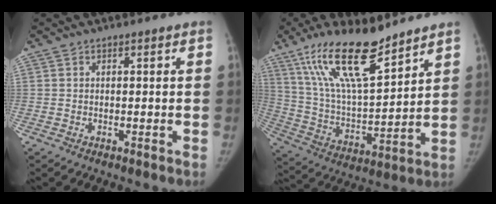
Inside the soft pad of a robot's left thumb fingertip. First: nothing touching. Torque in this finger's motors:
{"motor_torque": [0.28, 0.22, 1.54, -1.23, 0.38]}